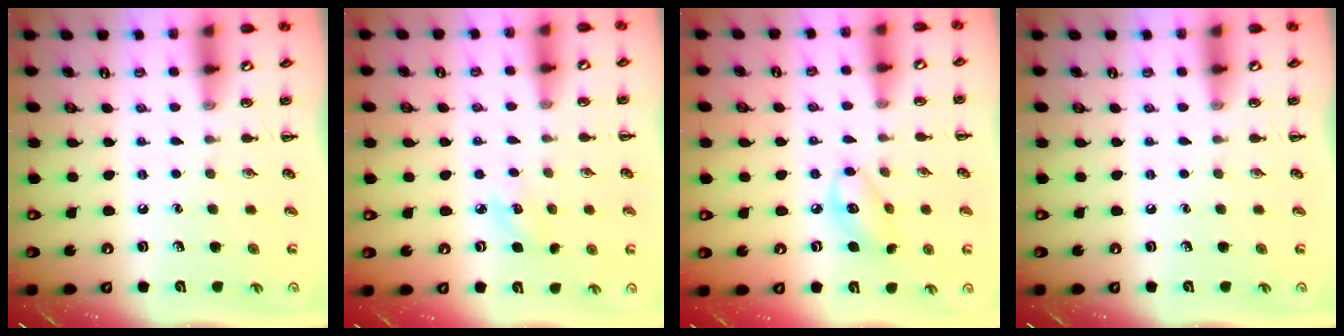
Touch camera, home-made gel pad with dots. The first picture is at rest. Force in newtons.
{"total": 4.5, "press": 4.4, "slide": 1.0}
{"total": 6.9, "press": 6.9, "slide": 0.6}
{"total": 0.0}